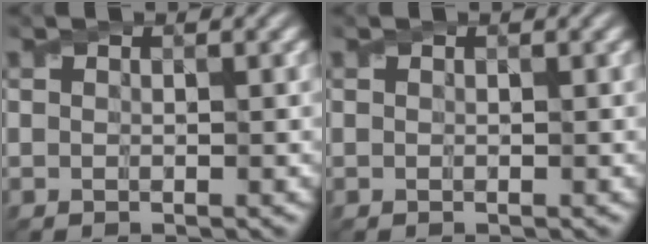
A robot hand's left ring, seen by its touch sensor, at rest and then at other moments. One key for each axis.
{"total": 0.0}